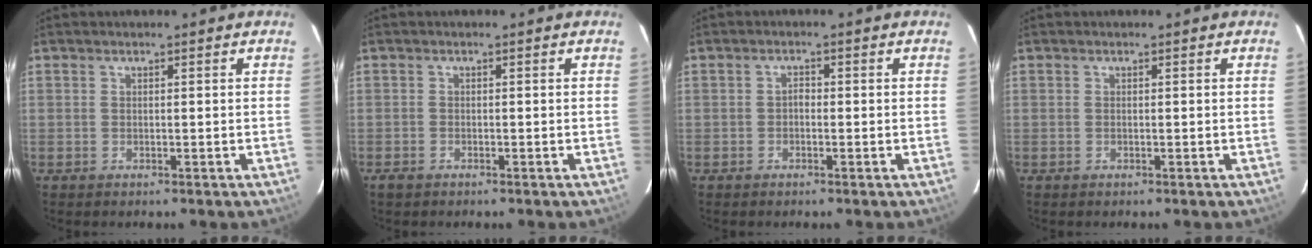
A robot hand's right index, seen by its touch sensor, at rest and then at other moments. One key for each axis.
{"total": 1.2, "fx": -1.0, "fy": 0.7, "fz": 0.4, "tx": -0.011, "ty": -0.002, "tz": -0.020}
{"total": 1.1, "fx": -0.5, "fy": 0.7, "fz": 0.6, "tx": -0.010, "ty": 0.005, "tz": -0.011}
{"total": 0.0}